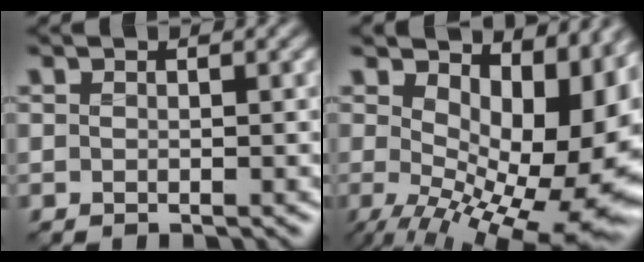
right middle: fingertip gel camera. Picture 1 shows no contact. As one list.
[{"total": 14.8, "force": [0.9, 7.1, 12.9], "torque": [-0.161, -0.015, 0.032]}]